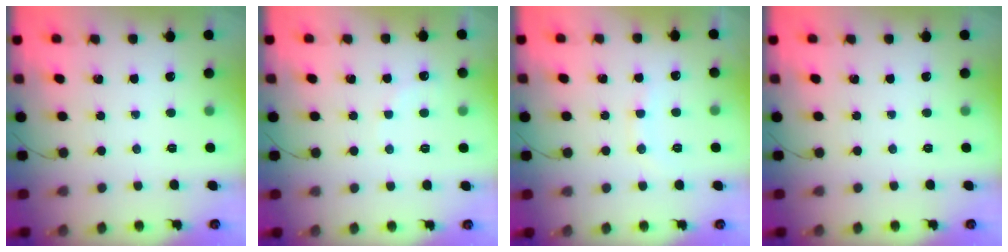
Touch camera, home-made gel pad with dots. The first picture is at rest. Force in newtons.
{"total": 3.4, "press": 3.3, "slide": 1.0}
{"total": 8.2, "press": 8.1, "slide": 1.0}
{"total": 0.0}